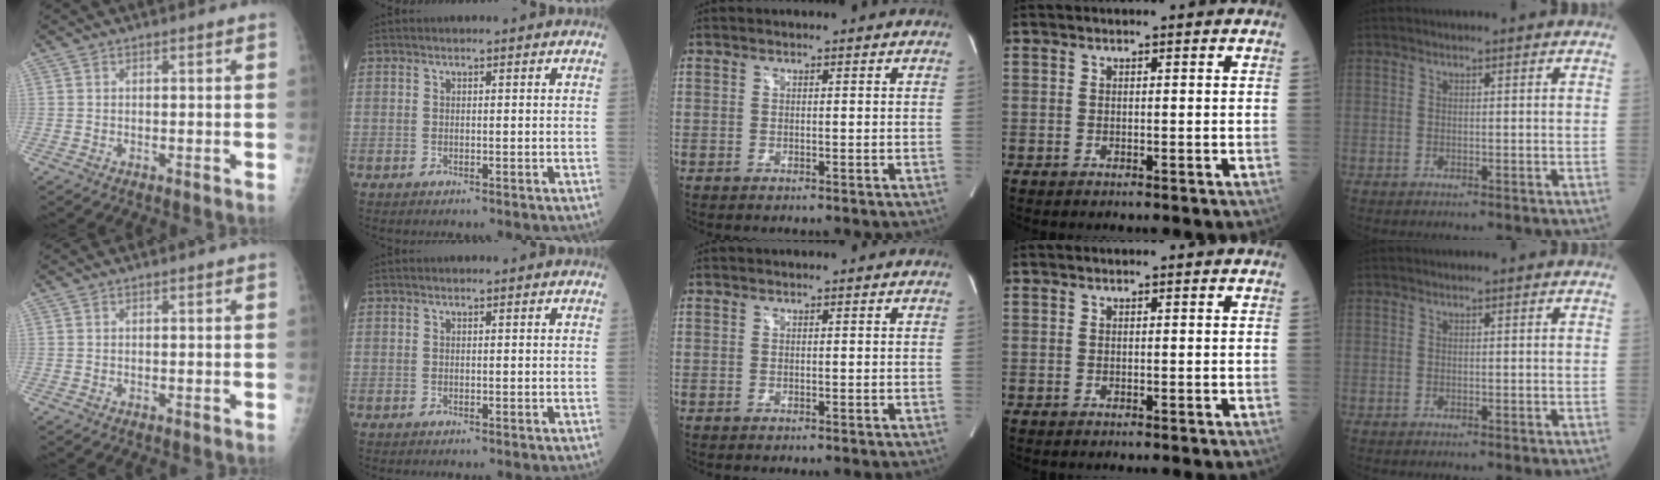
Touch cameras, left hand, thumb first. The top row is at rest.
{}